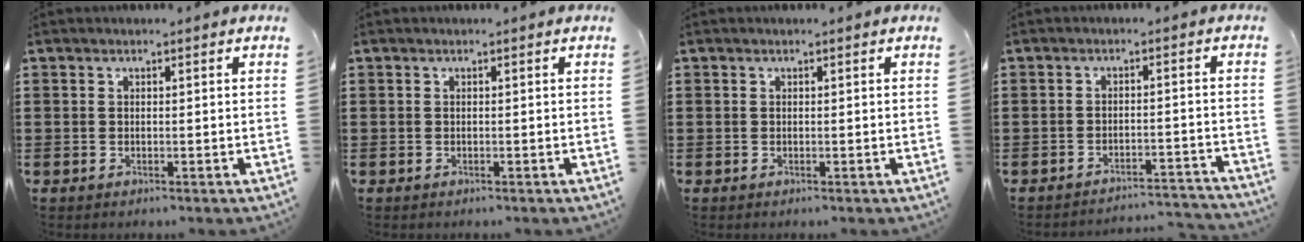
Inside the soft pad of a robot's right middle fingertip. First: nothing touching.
{"total": 0.0}
{"total": 0.0}
{"total": 3.0, "force": [-3.0, -0.1, 0.3], "torque": [-0.009, -0.001, -0.063]}